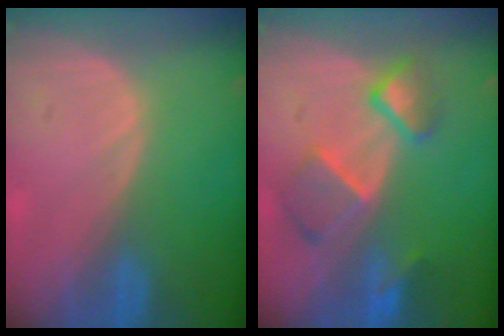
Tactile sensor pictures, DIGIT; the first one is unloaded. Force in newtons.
{"total": 7.7, "press": 6.7, "slide": 3.7}